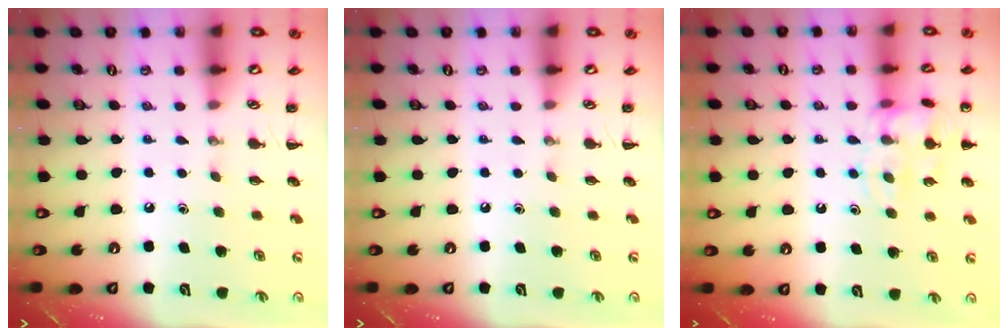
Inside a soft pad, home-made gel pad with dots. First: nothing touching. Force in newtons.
{"total": 0.0}
{"total": 13.3, "press": 13.3, "slide": 1.1}